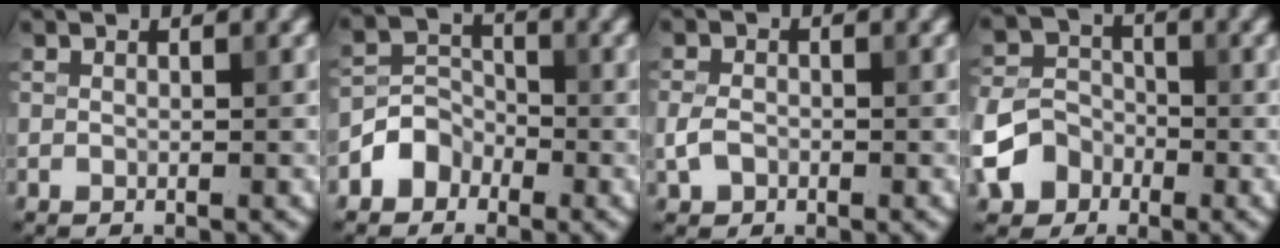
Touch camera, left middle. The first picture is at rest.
{"total": 2.8, "force": [-1.7, 2.1, 0.7], "torque": [-0.003, 0.012, -0.038]}
{"total": 2.0, "force": [-0.6, 1.5, 1.2], "torque": [-0.027, -0.001, -0.016]}
{"total": 5.6, "force": [-2.5, 4.5, 2.3], "torque": [-0.034, -0.003, -0.060]}